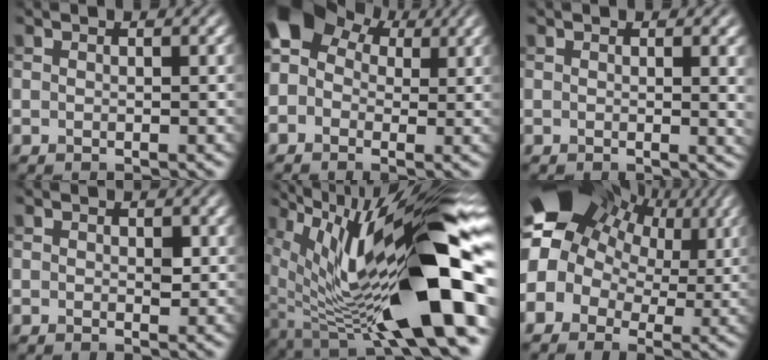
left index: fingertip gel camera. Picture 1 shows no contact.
{"total": 8.5, "force": [2.0, 6.6, 4.9], "torque": [-0.099, 0.031, 0.012]}
{"total": 1.9, "force": [0.5, 0.6, 1.7], "torque": [-0.015, -0.002, 0.006]}
{"total": 0.9, "force": [0.2, 0.6, 0.7], "torque": [-0.009, -0.004, 0.004]}
{"total": 18.1, "force": [0.3, 5.9, 17.1], "torque": [-0.281, 0.013, 0.008]}
{"total": 15.8, "force": [5.7, 11.6, 9.0], "torque": [-0.185, 0.036, 0.080]}